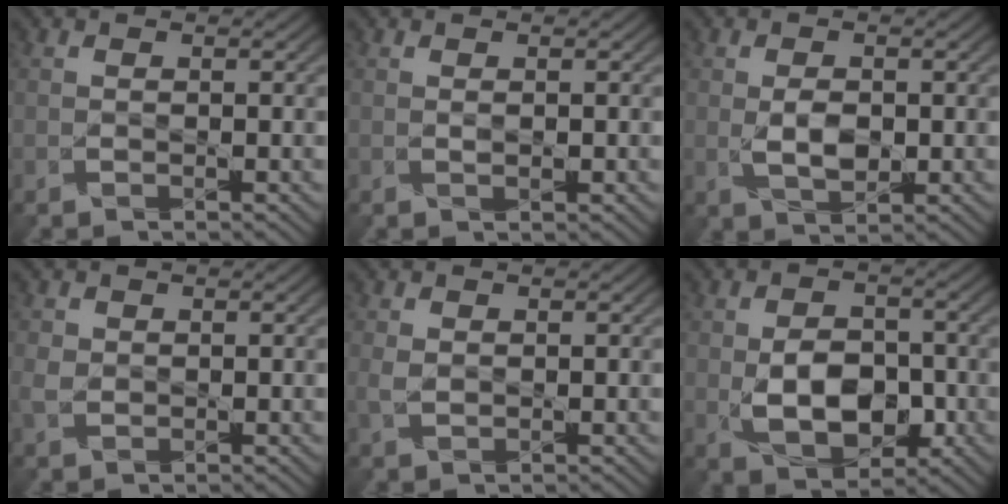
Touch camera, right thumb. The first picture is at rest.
{"total": 1.0, "force": [0.2, 0.2, 0.9], "torque": [-0.020, -0.003, 0.005]}
{"total": 3.2, "force": [0.0, 1.8, 2.7], "torque": [-0.061, -0.007, 0.000]}
{"total": 1.5, "force": [0.4, 1.3, 0.7], "torque": [-0.030, 0.003, 0.007]}
{"total": 1.4, "force": [0.4, 0.9, 1.0], "torque": [-0.036, 0.002, 0.006]}
{"total": 7.4, "force": [-1.4, 4.9, 5.4], "torque": [-0.097, -0.007, -0.028]}